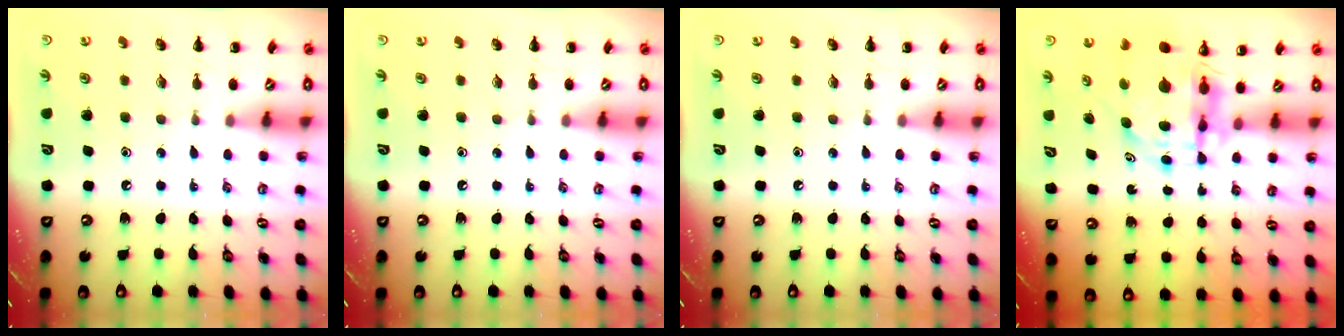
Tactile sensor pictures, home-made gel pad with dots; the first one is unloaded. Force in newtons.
{"total": 0.0}
{"total": 0.0}
{"total": 7.1, "press": 6.9, "slide": 1.4}